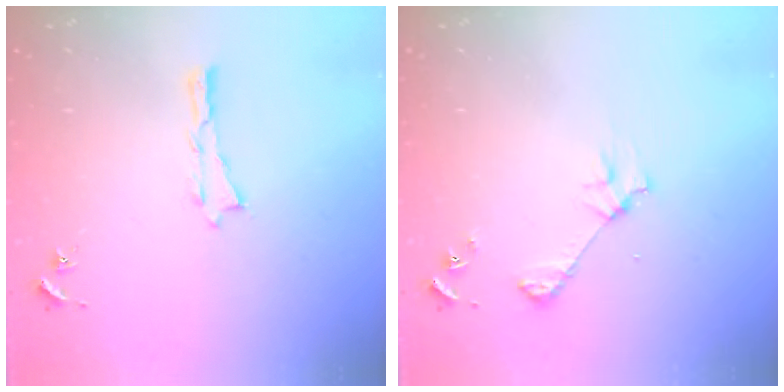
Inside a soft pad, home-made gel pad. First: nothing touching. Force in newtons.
{"total": 3.8, "press": 3.8, "slide": 0.3}